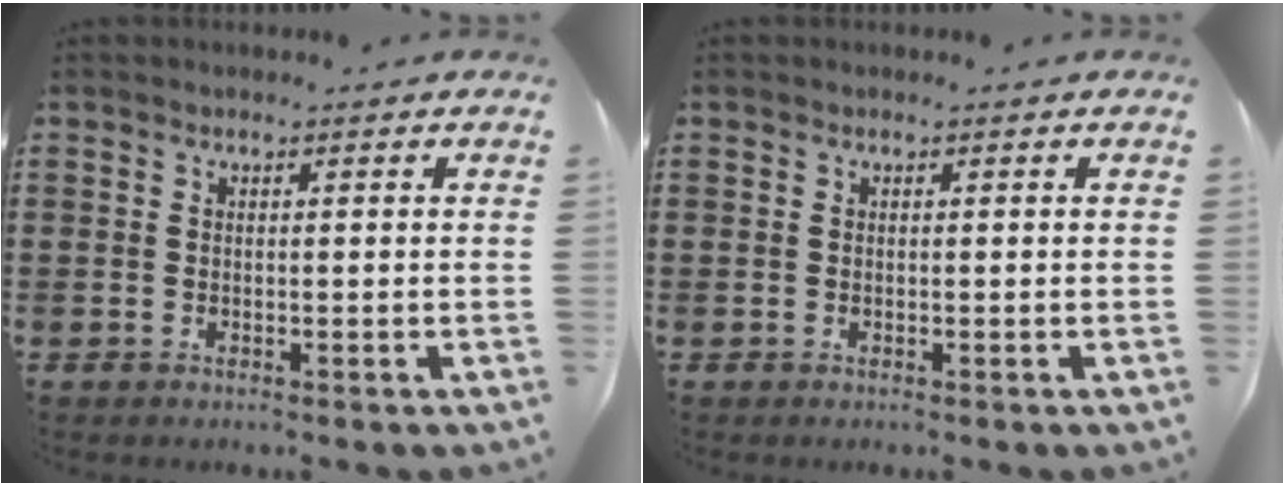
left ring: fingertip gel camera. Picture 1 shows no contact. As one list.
[{"total": 0.0}]